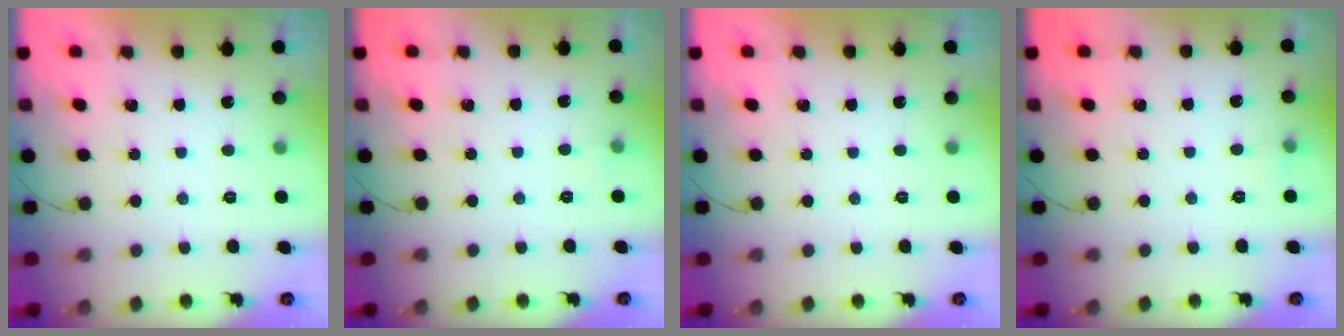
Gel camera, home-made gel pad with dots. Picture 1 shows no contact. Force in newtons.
{"total": 2.5, "press": 2.4, "slide": 1.0}
{"total": 0.0}
{"total": 2.5, "press": 2.3, "slide": 1.1}